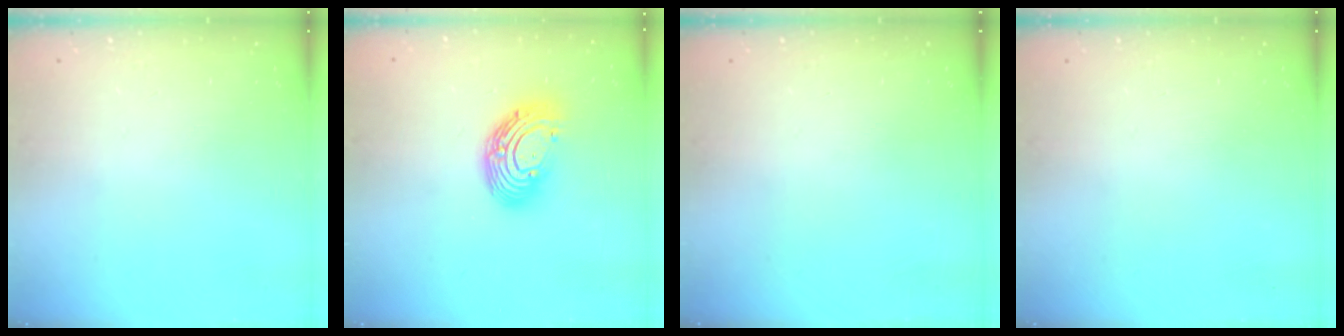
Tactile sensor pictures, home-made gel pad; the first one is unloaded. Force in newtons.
{"total": 13.2, "press": 13.1, "slide": 1.3}
{"total": 0.0}
{"total": 0.0}